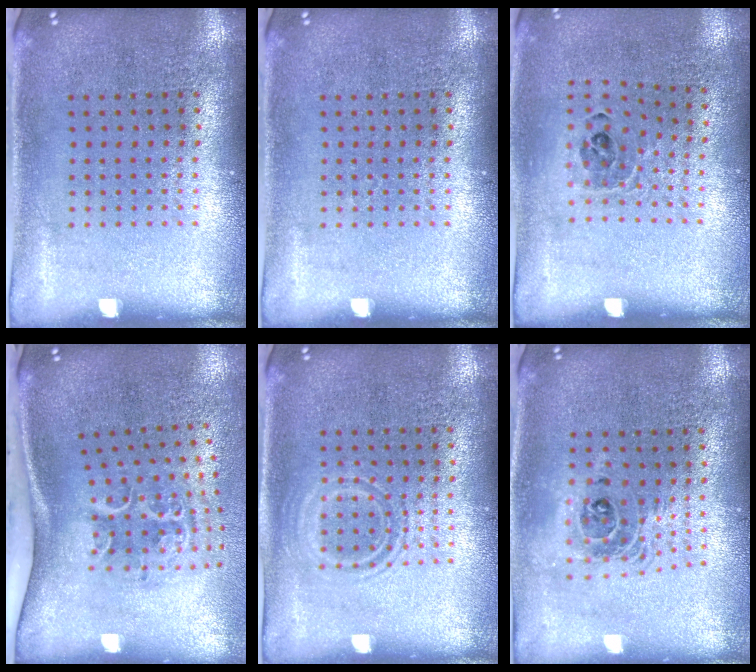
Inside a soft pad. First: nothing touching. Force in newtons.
{"total": 0.0}
{"total": 0.9, "press": 0.8, "slide": 0.4}
{"total": 2.3, "press": 1.4, "slide": 1.9}
{"total": 1.1, "press": 1.0, "slide": 0.5}
{"total": 1.7, "press": 1.4, "slide": 0.9}